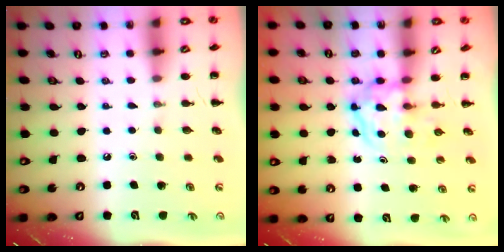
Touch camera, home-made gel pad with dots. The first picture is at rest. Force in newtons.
{"total": 3.7, "press": 3.7, "slide": 0.4}